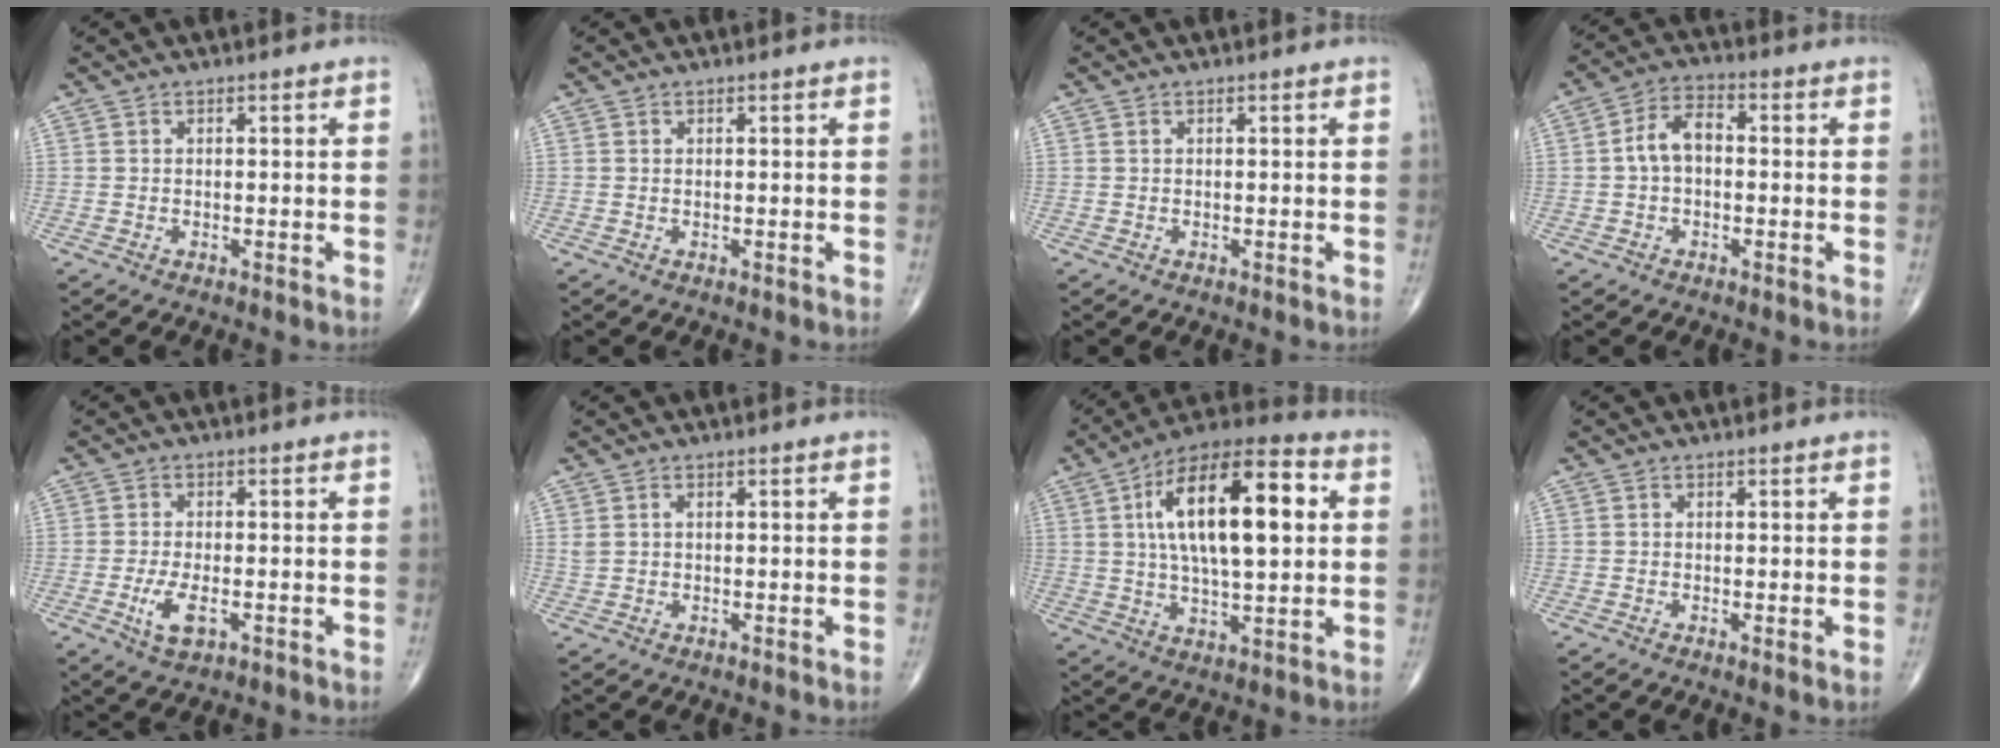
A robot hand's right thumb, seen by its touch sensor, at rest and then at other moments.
{"total": 0.0}
{"total": 0.0}
{"total": 6.4, "force": [-0.2, 4.0, 4.9], "torque": [-0.085, 0.024, -0.012]}
{"total": 5.0, "force": [-1.7, 2.2, 4.2], "torque": [-0.082, -0.001, -0.025]}
{"total": 1.4, "force": [0.5, 0.8, 1.1], "torque": [-0.030, 0.010, 0.017]}
{"total": 21.4, "force": [4.3, 8.6, 19.1], "torque": [-0.304, 0.015, 0.063]}
{"total": 0.7, "force": [0.0, 0.1, 0.7], "torque": [-0.015, -0.004, -0.003]}